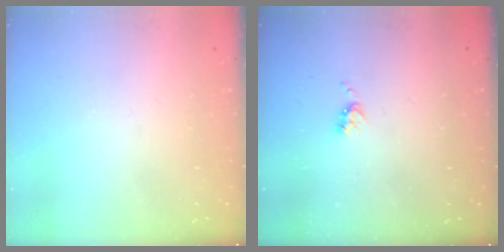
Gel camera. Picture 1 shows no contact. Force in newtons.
{"total": 3.9, "press": 3.8, "slide": 0.6}